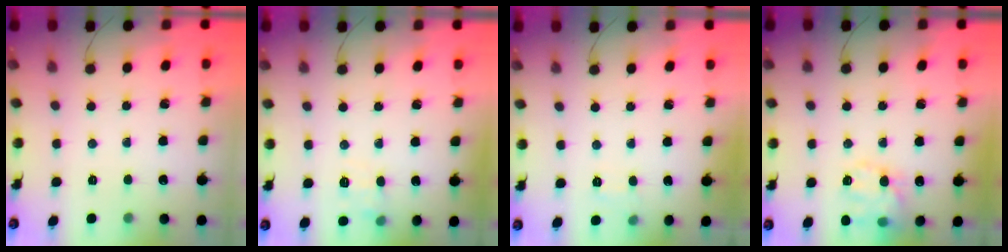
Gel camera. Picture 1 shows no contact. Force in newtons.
{"total": 7.7, "press": 7.5, "slide": 1.6}
{"total": 2.7, "press": 2.2, "slide": 1.6}
{"total": 14.0, "press": 13.9, "slide": 1.6}